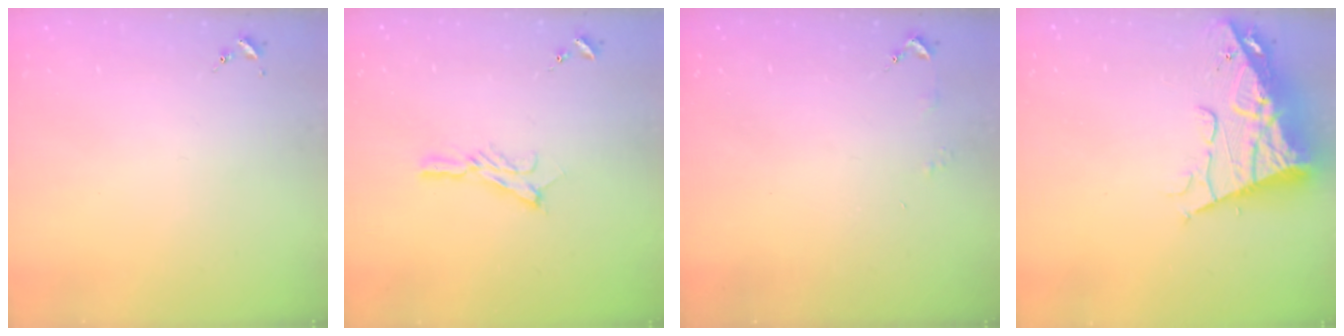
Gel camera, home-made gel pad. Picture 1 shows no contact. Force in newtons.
{"total": 8.3, "press": 8.3, "slide": 0.6}
{"total": 2.9, "press": 2.8, "slide": 0.3}
{"total": 15.2, "press": 15.1, "slide": 1.8}